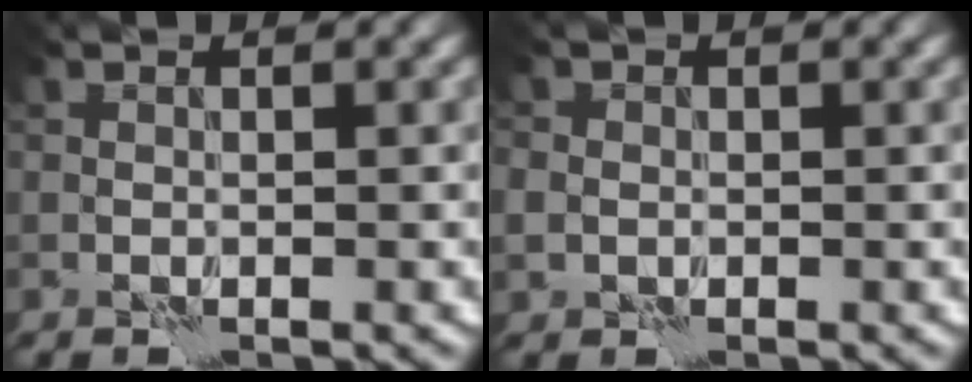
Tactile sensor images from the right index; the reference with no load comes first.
{"total": 1.8, "force": [-0.3, 1.7, 0.7], "torque": [-0.012, -0.001, -0.004]}